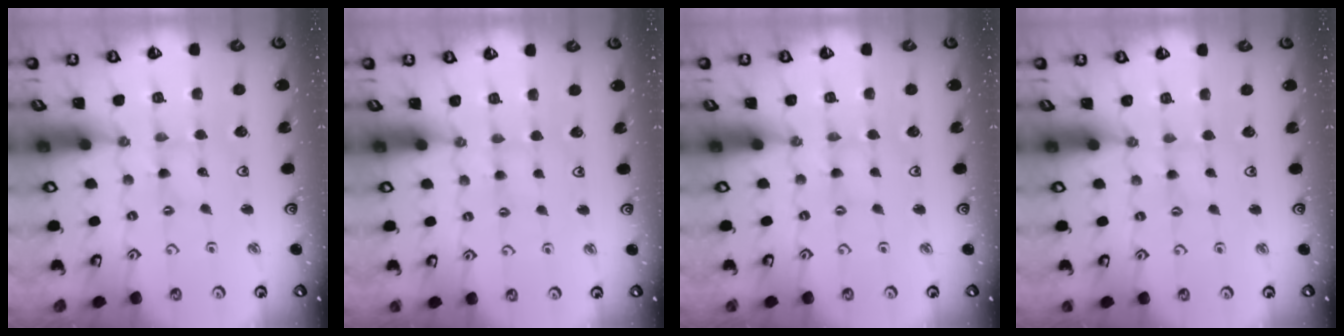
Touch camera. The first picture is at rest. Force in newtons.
{"total": 3.1, "press": 3.0, "slide": 0.4}
{"total": 0.0}
{"total": 0.9, "press": 0.9, "slide": 0.1}